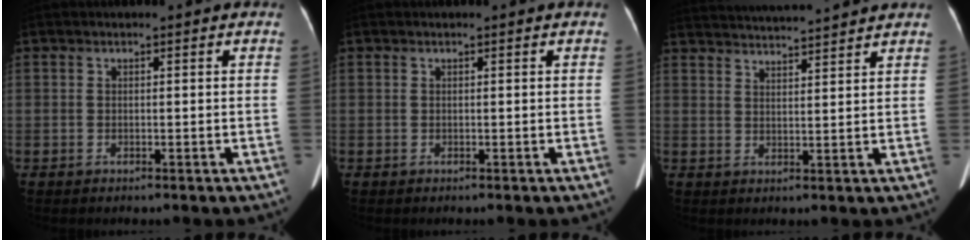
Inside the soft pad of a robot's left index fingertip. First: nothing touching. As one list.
[{"total": 0.0}, {"total": 10.9, "force": [10.4, -0.5, 3.1], "torque": [-0.065, 0.021, 0.154]}]